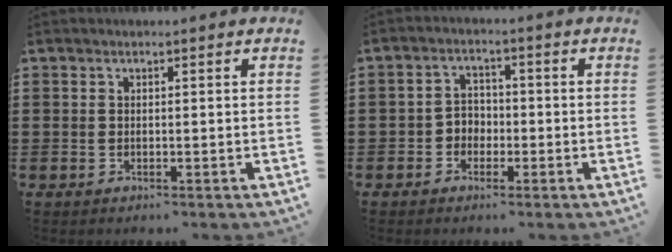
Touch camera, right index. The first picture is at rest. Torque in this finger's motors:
{"motor_torque": [0.65, -0.39, 0.28, 0.05]}